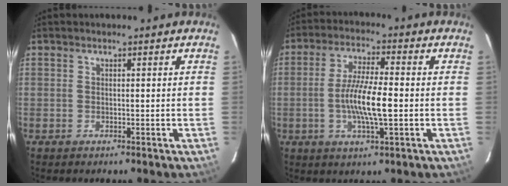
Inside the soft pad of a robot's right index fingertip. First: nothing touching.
{"total": 9.3, "force": [-1.5, 1.5, 9.0], "torque": [-0.171, -0.003, -0.031]}